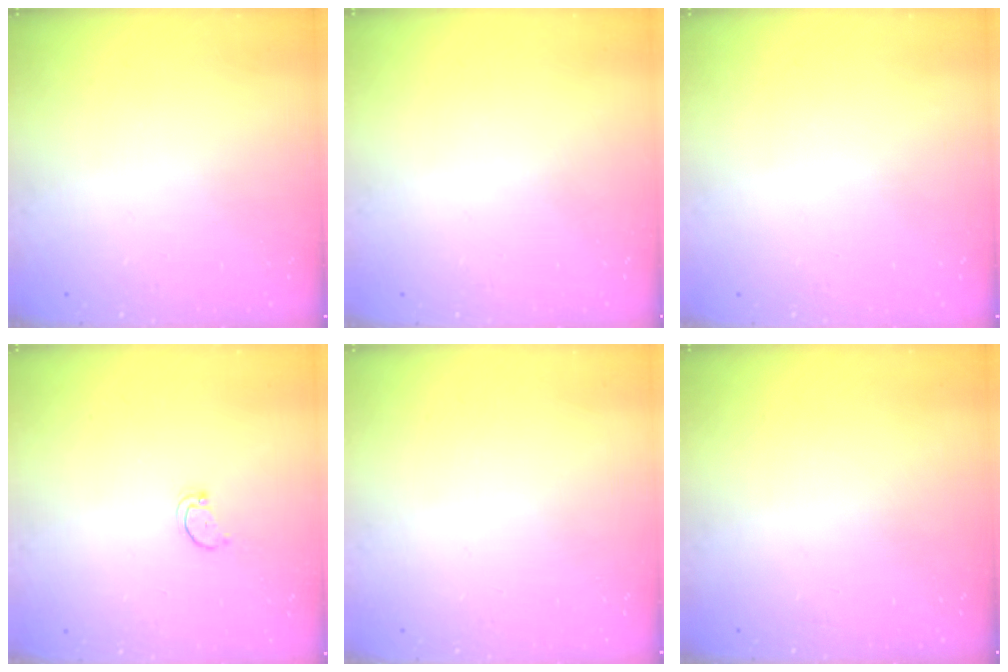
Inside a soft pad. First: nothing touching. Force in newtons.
{"total": 0.0}
{"total": 0.0}
{"total": 2.5, "press": 2.4, "slide": 0.4}
{"total": 0.0}
{"total": 0.0}